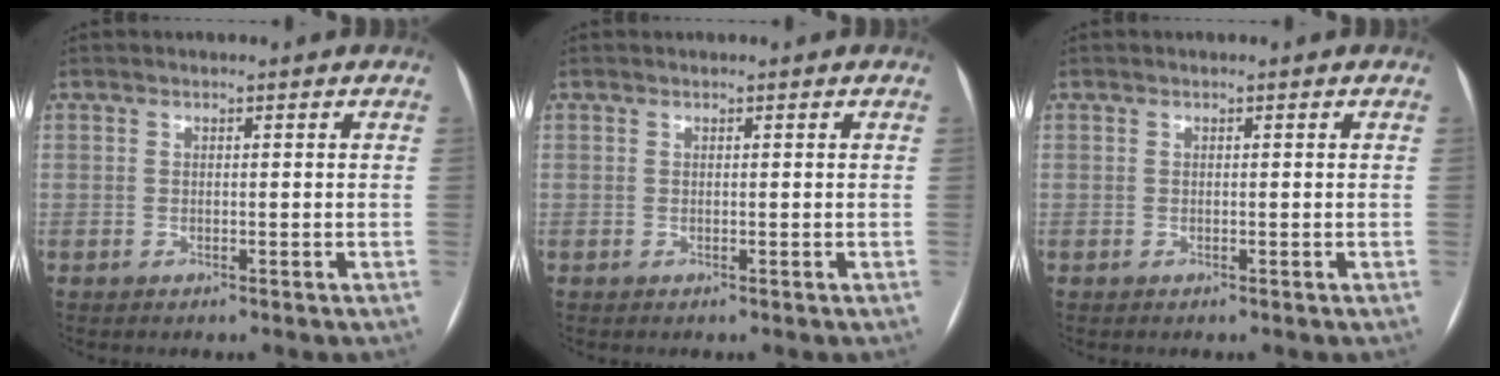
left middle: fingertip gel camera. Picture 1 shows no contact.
{"total": 0.0}
{"total": 0.0}